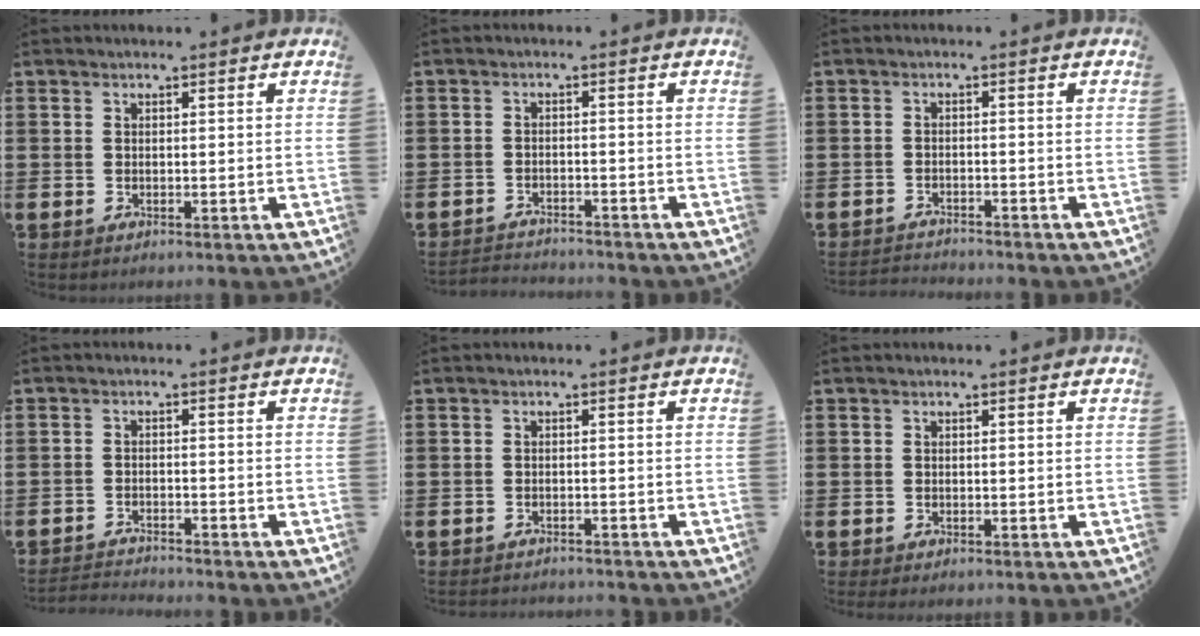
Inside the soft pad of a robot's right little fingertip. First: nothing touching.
{"total": 2.1, "force": [-2.1, 0.0, -0.2], "torque": [-0.003, 0.001, -0.046]}
{"total": 1.7, "force": [-1.7, -0.1, -0.1], "torque": [-0.002, 0.003, -0.037]}
{"total": 1.9, "force": [-1.9, -0.1, 0.0], "torque": [-0.003, 0.001, -0.041]}
{"total": 1.0, "force": [-1.0, 0.0, -0.1], "torque": [-0.001, 0.001, -0.022]}
{"total": 0.0}